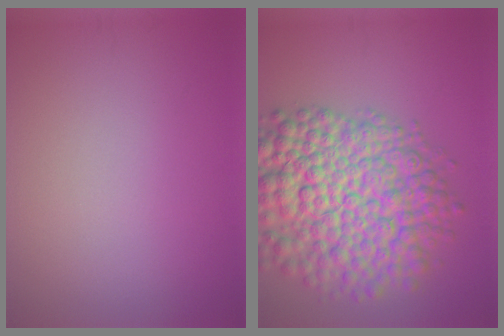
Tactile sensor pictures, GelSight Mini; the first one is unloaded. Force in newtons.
{"total": 12.1, "press": 12.1, "slide": 0.4}